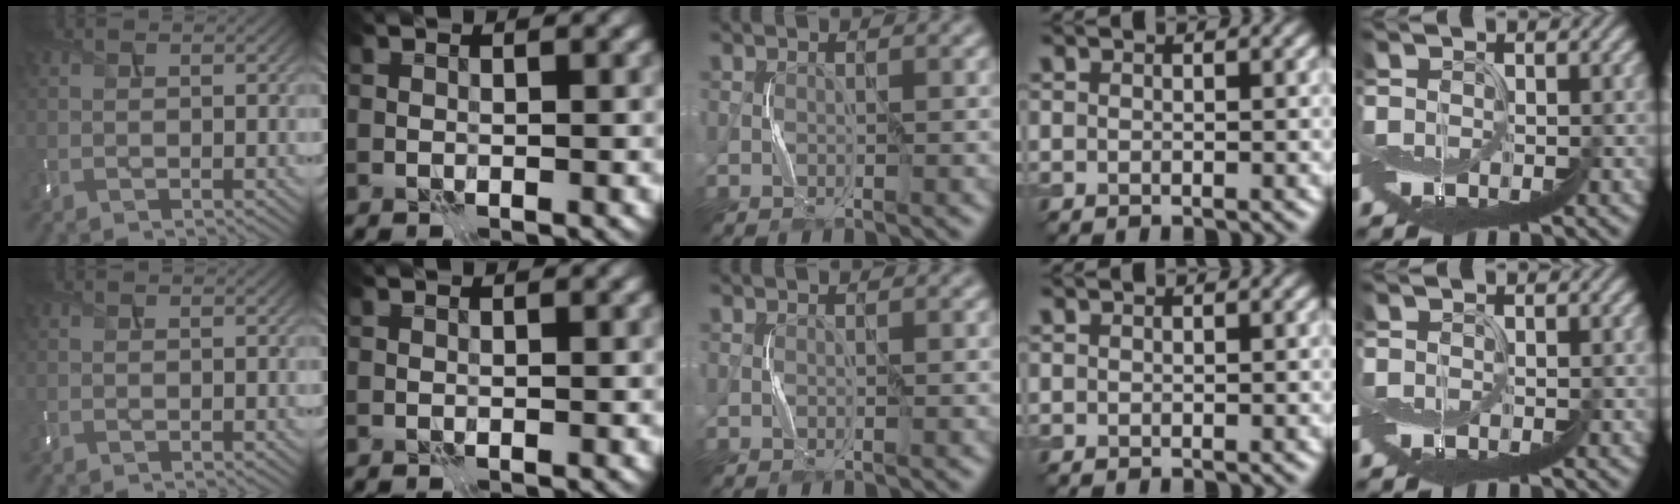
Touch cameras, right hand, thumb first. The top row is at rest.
{}